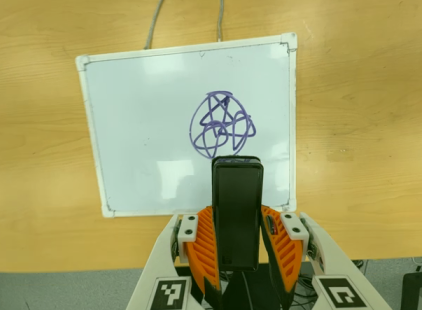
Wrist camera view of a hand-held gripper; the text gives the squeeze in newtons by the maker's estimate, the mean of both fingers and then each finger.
{"total": 3.7, "left": 2.3, "right": 5.2}